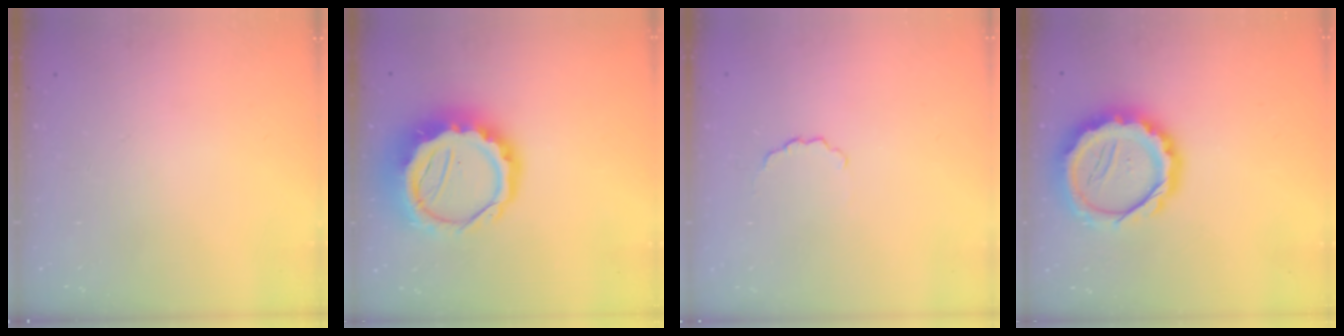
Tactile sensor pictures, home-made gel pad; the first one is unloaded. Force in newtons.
{"total": 13.2, "press": 12.9, "slide": 2.9}
{"total": 3.1, "press": 2.9, "slide": 1.1}
{"total": 15.6, "press": 15.5, "slide": 2.0}